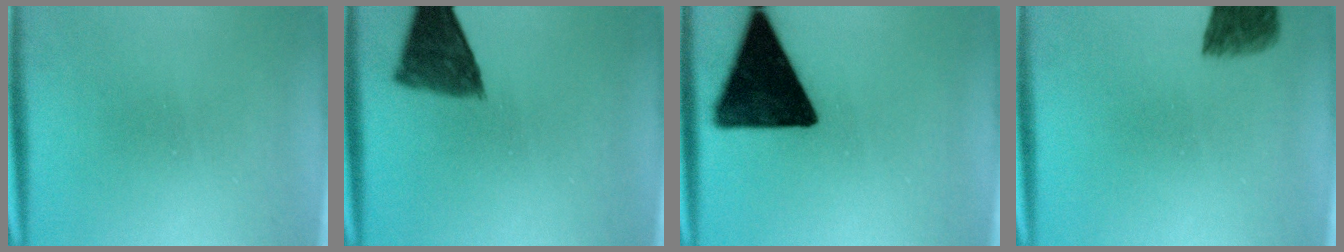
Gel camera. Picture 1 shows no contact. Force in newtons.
{"total": 8.0}
{"total": 16.6}
{"total": 6.1}